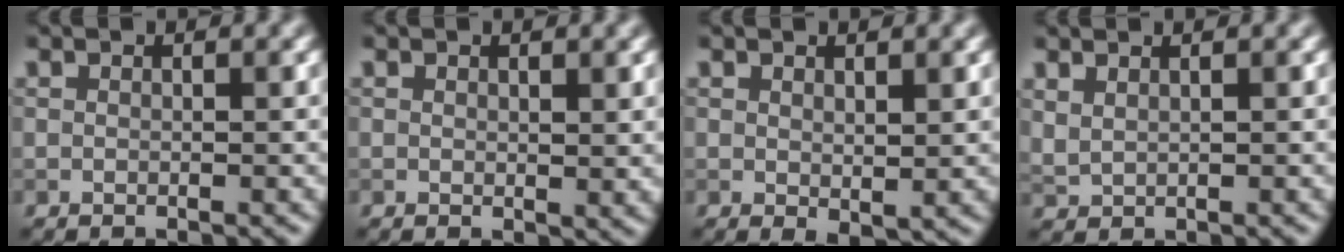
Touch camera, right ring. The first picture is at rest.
{"total": 1.0, "force": [0.5, 0.6, 0.6], "torque": [-0.006, -0.003, 0.011]}
{"total": 1.4, "force": [0.5, 0.7, 1.1], "torque": [-0.017, -0.006, 0.016]}
{"total": 1.3, "force": [1.1, 0.4, 0.5], "torque": [-0.015, -0.001, 0.027]}